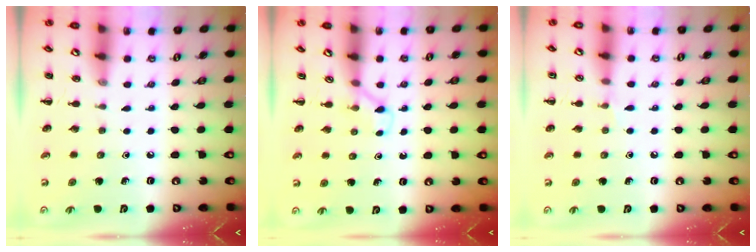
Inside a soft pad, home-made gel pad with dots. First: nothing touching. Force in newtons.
{"total": 2.8, "press": 2.6, "slide": 1.0}
{"total": 3.0, "press": 2.8, "slide": 0.9}